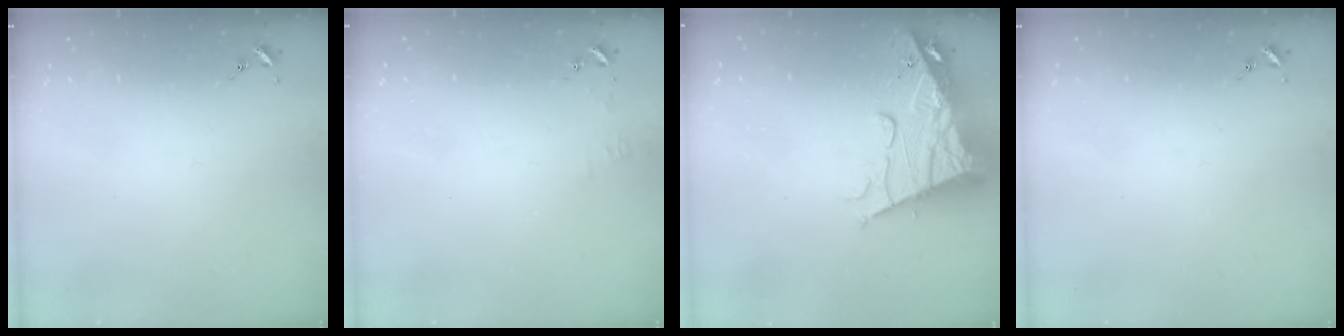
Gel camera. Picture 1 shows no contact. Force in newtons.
{"total": 4.2, "press": 4.2, "slide": 0.5}
{"total": 15.2, "press": 15.1, "slide": 1.8}
{"total": 0.0}